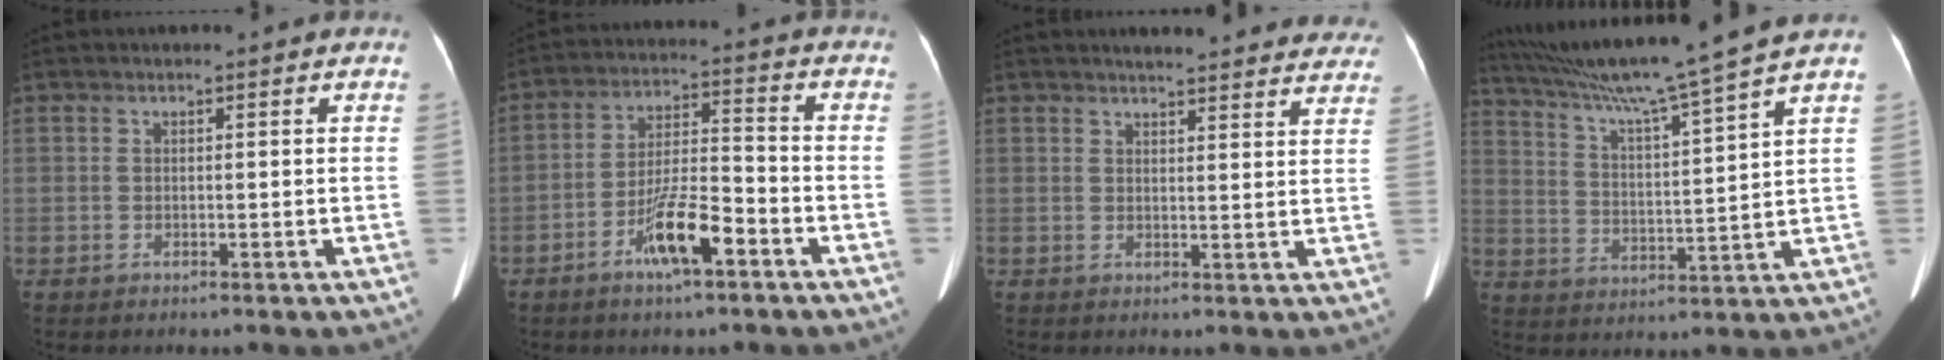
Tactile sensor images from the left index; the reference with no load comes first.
{"total": 8.8, "force": [-4.7, 1.6, 7.3], "torque": [-0.142, 0.001, -0.084]}
{"total": 18.9, "force": [17.4, 3.5, 6.4], "torque": [-0.066, -0.019, 0.192]}
{"total": 15.3, "force": [12.7, -2.8, 8.0], "torque": [-0.138, -0.010, 0.205]}